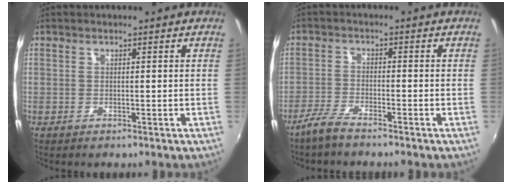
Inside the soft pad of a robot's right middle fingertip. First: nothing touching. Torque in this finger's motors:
{"motor_torque": [0.77, -0.67, 0.04, 0.04]}